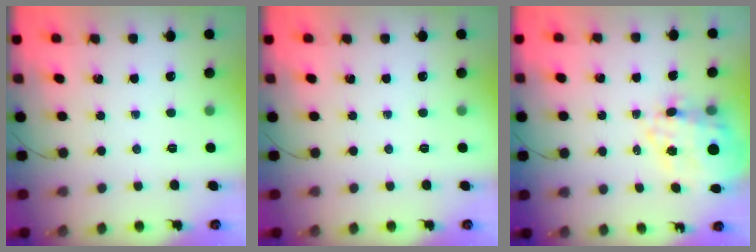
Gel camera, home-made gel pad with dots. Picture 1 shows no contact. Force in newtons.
{"total": 0.0}
{"total": 13.5, "press": 13.0, "slide": 3.4}